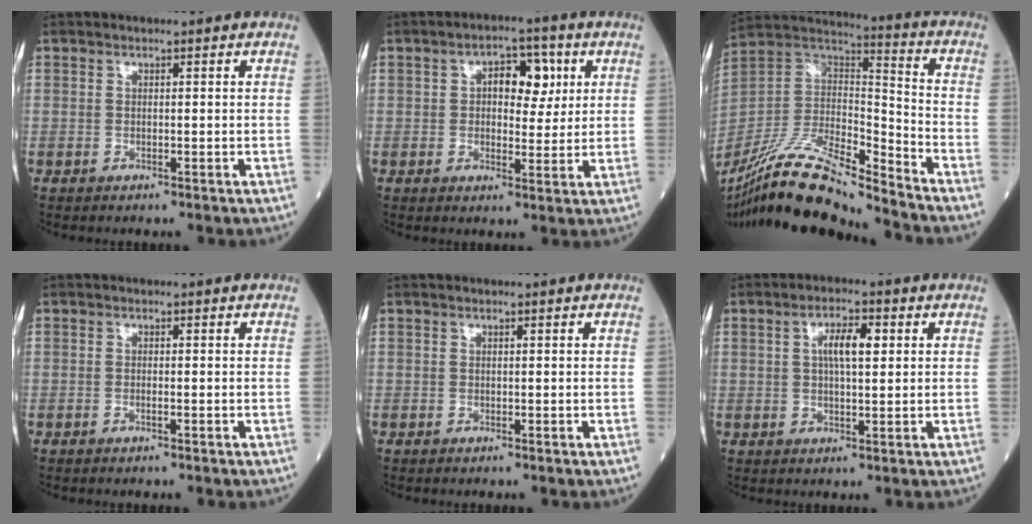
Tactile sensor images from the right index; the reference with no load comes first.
{"total": 6.6, "force": [1.9, 3.5, 5.2], "torque": [-0.072, 0.017, 0.029]}
{"total": 19.7, "force": [-16.9, 1.6, 9.9], "torque": [-0.211, 0.006, -0.319]}
{"total": 0.6, "force": [-0.3, -0.2, 0.4], "torque": [-0.009, -0.001, -0.007]}
{"total": 0.0}
{"total": 5.0, "force": [1.4, 1.5, 4.6], "torque": [-0.085, 0.009, 0.025]}